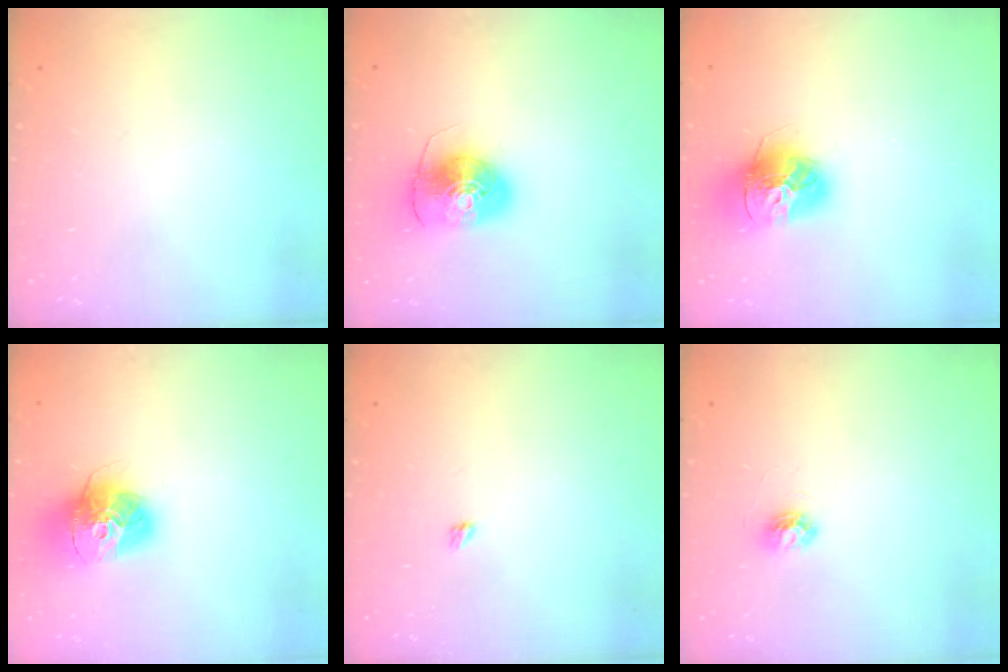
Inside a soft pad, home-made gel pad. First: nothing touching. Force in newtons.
{"total": 8.6, "press": 8.5, "slide": 1.1}
{"total": 15.9, "press": 15.8, "slide": 1.4}
{"total": 16.1, "press": 16.0, "slide": 1.5}
{"total": 2.4, "press": 2.4, "slide": 0.4}
{"total": 3.7, "press": 3.7, "slide": 0.4}